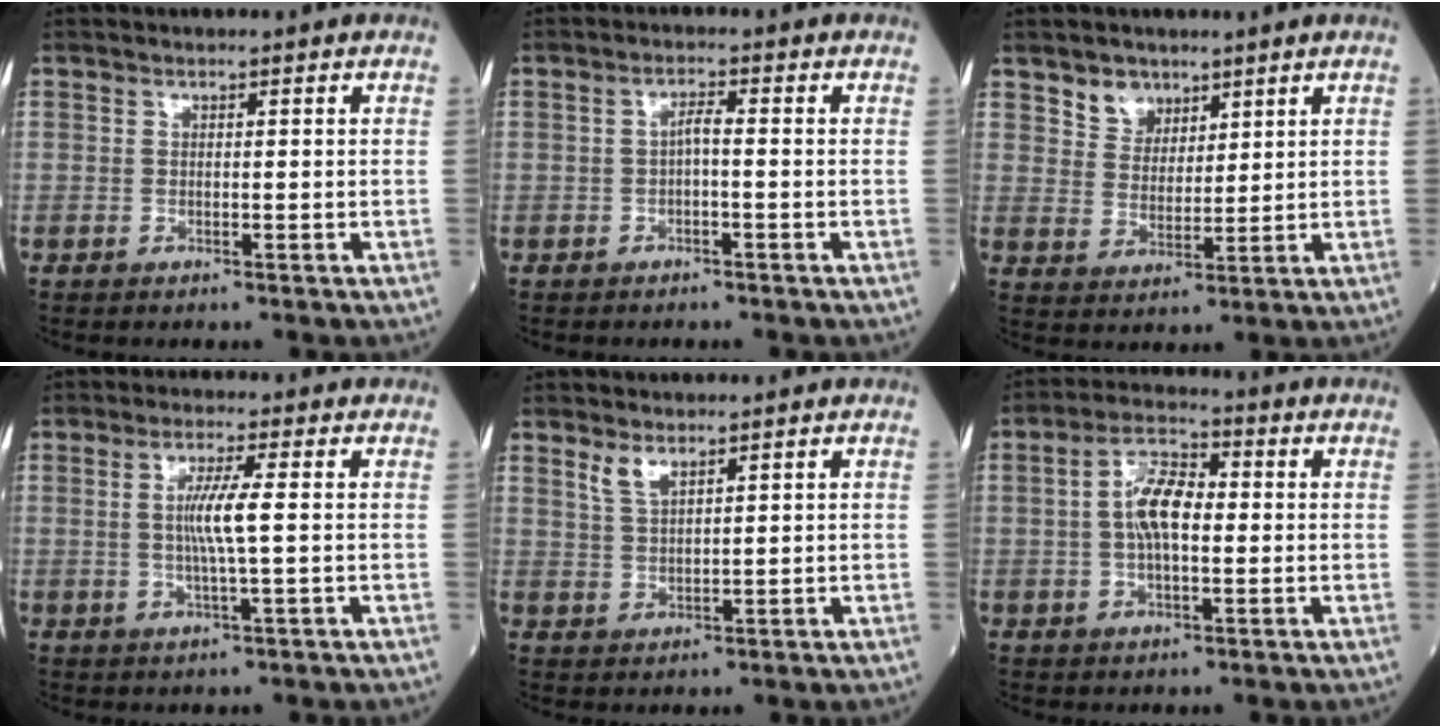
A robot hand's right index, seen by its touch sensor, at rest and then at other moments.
{"total": 1.8, "force": [-0.4, 0.3, 1.7], "torque": [-0.026, 0.005, -0.010]}
{"total": 4.5, "force": [3.2, 3.1, 0.8], "torque": [-0.016, 0.002, 0.062]}
{"total": 5.0, "force": [0.3, -0.4, 5.0], "torque": [-0.099, -0.004, 0.007]}
{"total": 2.6, "force": [1.9, 0.7, 1.6], "torque": [-0.039, -0.002, 0.045]}
{"total": 7.4, "force": [0.4, 3.0, 6.8], "torque": [-0.135, 0.015, 0.001]}